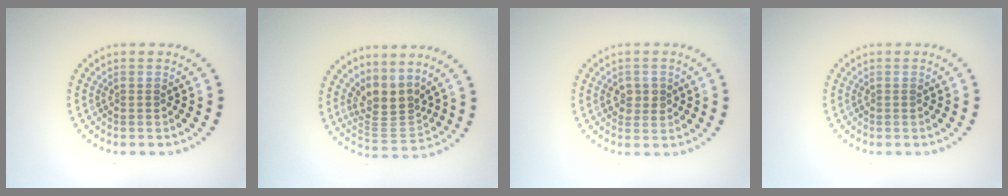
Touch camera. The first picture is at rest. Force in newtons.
{"total": 3.6, "press": 2.7, "slide": 2.4}
{"total": 1.8, "press": 1.8, "slide": 0.1}
{"total": 0.0}